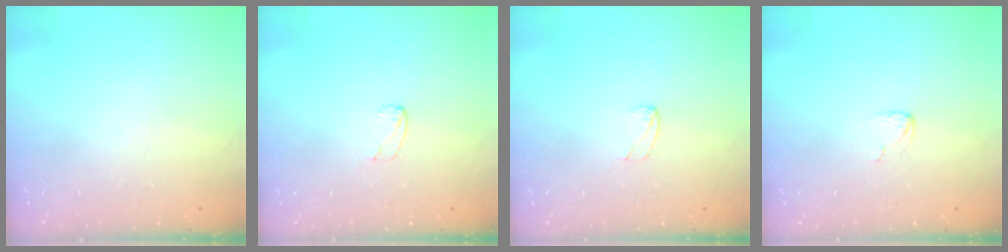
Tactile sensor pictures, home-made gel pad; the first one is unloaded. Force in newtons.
{"total": 2.4, "press": 2.4, "slide": 0.2}
{"total": 2.4, "press": 2.4, "slide": 0.2}
{"total": 3.0, "press": 2.9, "slide": 0.3}